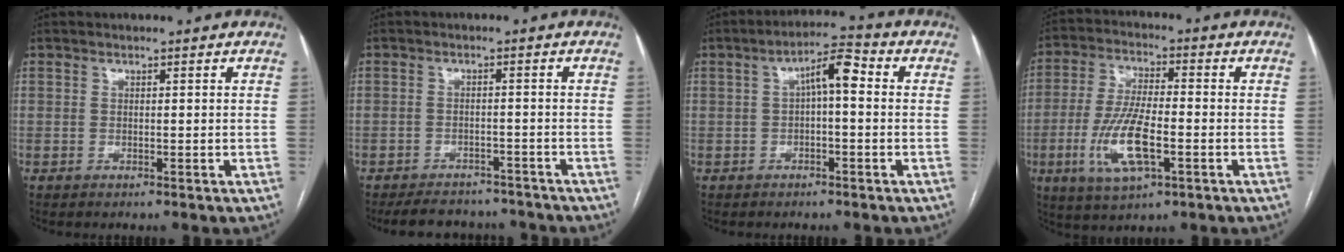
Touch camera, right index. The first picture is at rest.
{"total": 8.8, "force": [-7.9, 3.4, 1.5], "torque": [-0.017, 0.005, -0.100]}
{"total": 5.8, "force": [0.6, 1.5, 5.6], "torque": [-0.093, 0.028, 0.009]}
{"total": 11.5, "force": [-3.5, 3.4, 10.4], "torque": [-0.219, -0.006, -0.060]}